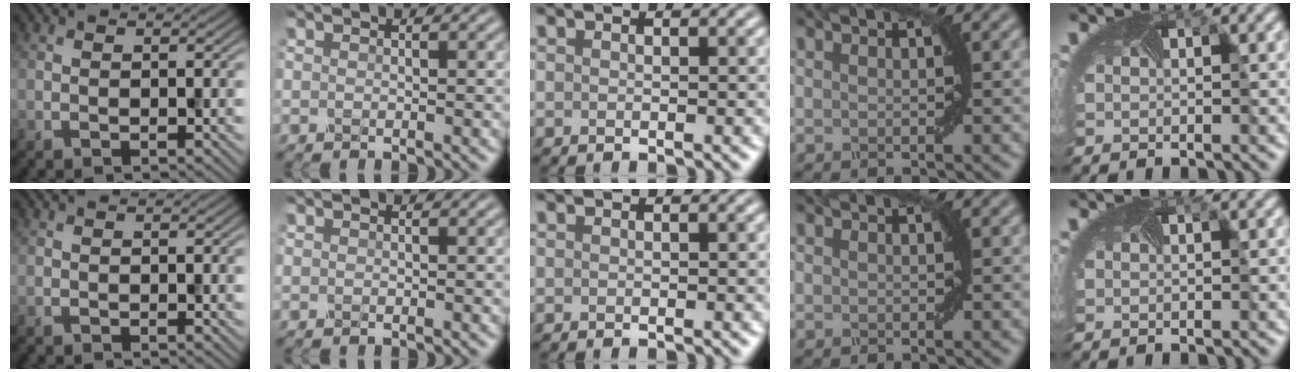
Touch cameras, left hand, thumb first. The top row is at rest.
{}